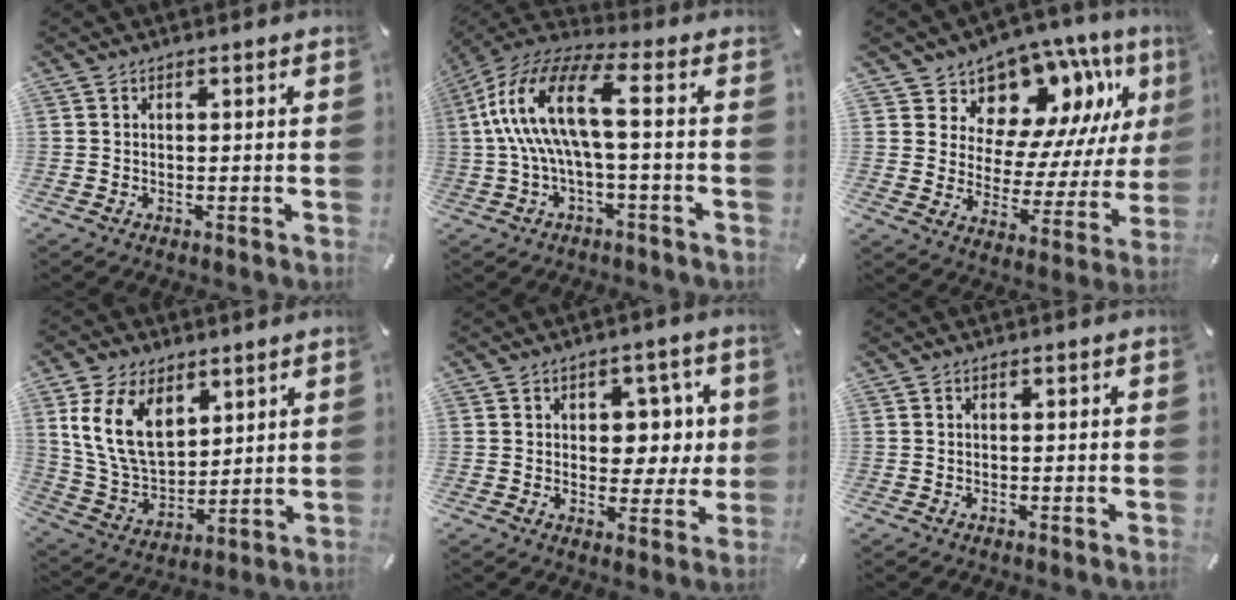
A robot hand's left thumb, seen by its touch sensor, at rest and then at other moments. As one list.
[{"total": 15.6, "force": [1.0, 4.9, 14.8], "torque": [-0.317, 0.001, 0.003]}, {"total": 11.3, "force": [8.3, 7.5, 1.9], "torque": [-0.026, -0.095, 0.147]}, {"total": 14.2, "force": [6.1, 9.8, 8.2], "torque": [-0.197, -0.020, 0.114]}, {"total": 7.5, "force": [1.7, 5.9, 4.3], "torque": [-0.046, -0.005, 0.023]}, {"total": 0.0}]